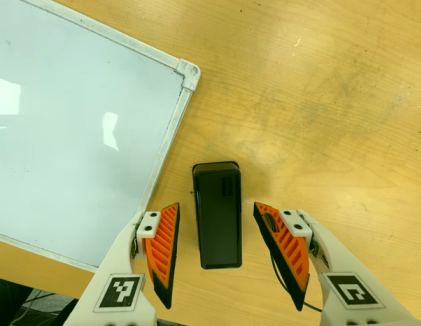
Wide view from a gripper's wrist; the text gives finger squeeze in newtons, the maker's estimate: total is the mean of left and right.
{"total": 0.0}